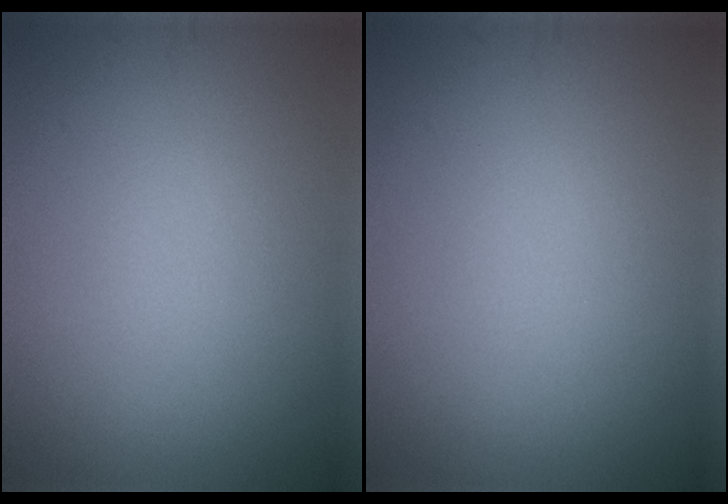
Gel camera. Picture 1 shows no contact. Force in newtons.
{"total": 0.0}